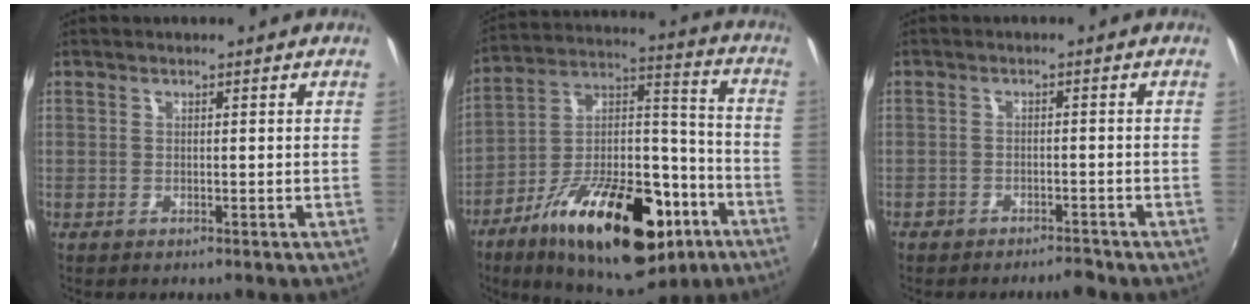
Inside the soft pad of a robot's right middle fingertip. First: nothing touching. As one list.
[{"total": 27.9, "force": [-14.4, 12.3, 20.5], "torque": [-0.329, 0.005, -0.217]}, {"total": 3.7, "force": [-3.2, 1.4, 1.1], "torque": [-0.032, -0.002, -0.051]}]